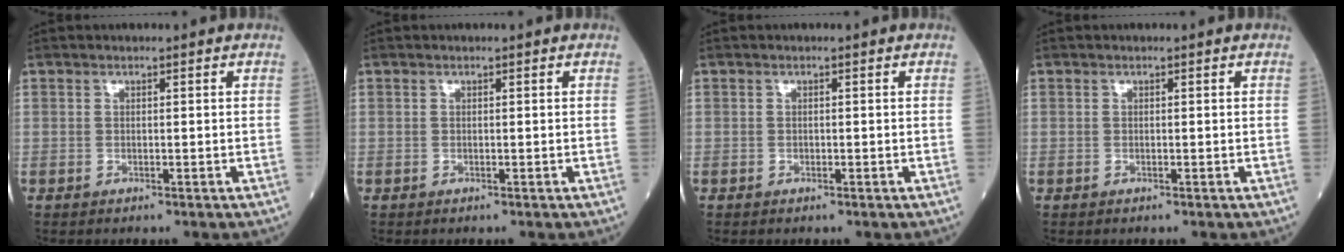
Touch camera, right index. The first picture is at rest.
{"total": 0.0}
{"total": 0.0}
{"total": 0.0}